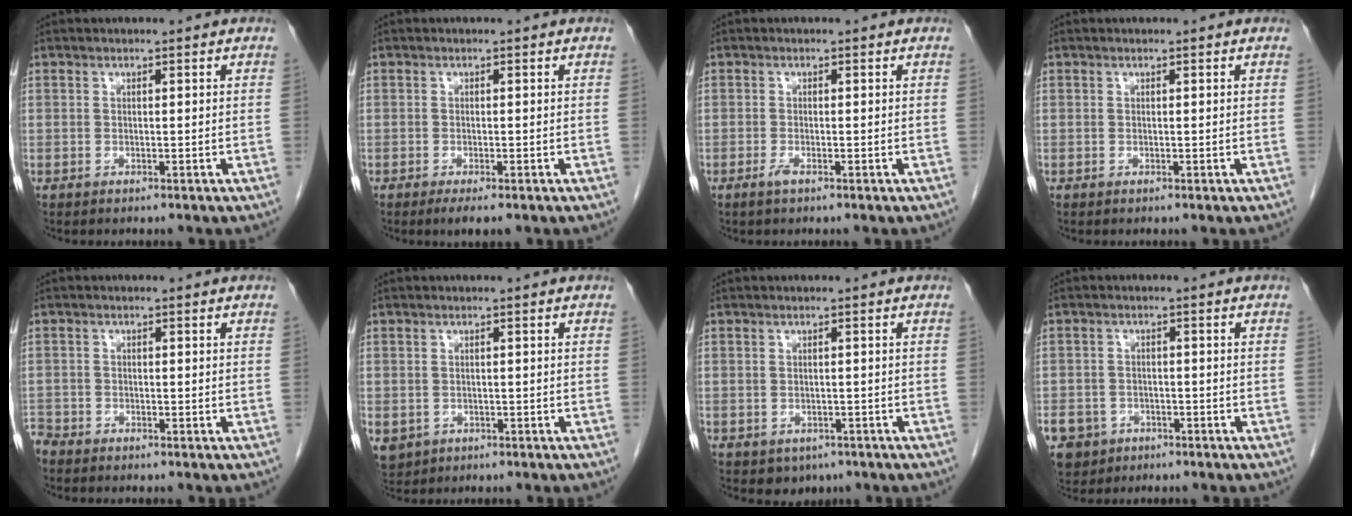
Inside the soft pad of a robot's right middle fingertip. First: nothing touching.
{"total": 2.8, "force": [-1.9, 0.6, 1.9], "torque": [-0.026, -0.006, -0.027]}
{"total": 1.1, "force": [-0.7, 0.1, 0.8], "torque": [-0.019, -0.002, -0.014]}
{"total": 0.0}
{"total": 2.6, "force": [-2.4, 0.8, 0.1], "torque": [-0.003, -0.006, -0.047]}
{"total": 6.2, "force": [-2.6, 5.2, 2.0], "torque": [-0.055, -0.005, -0.033]}
{"total": 2.9, "force": [-1.7, 2.1, 0.9], "torque": [-0.009, 0.003, -0.015]}
{"total": 9.1, "force": [-4.7, 7.5, 2.4], "torque": [-0.071, 0.004, -0.071]}